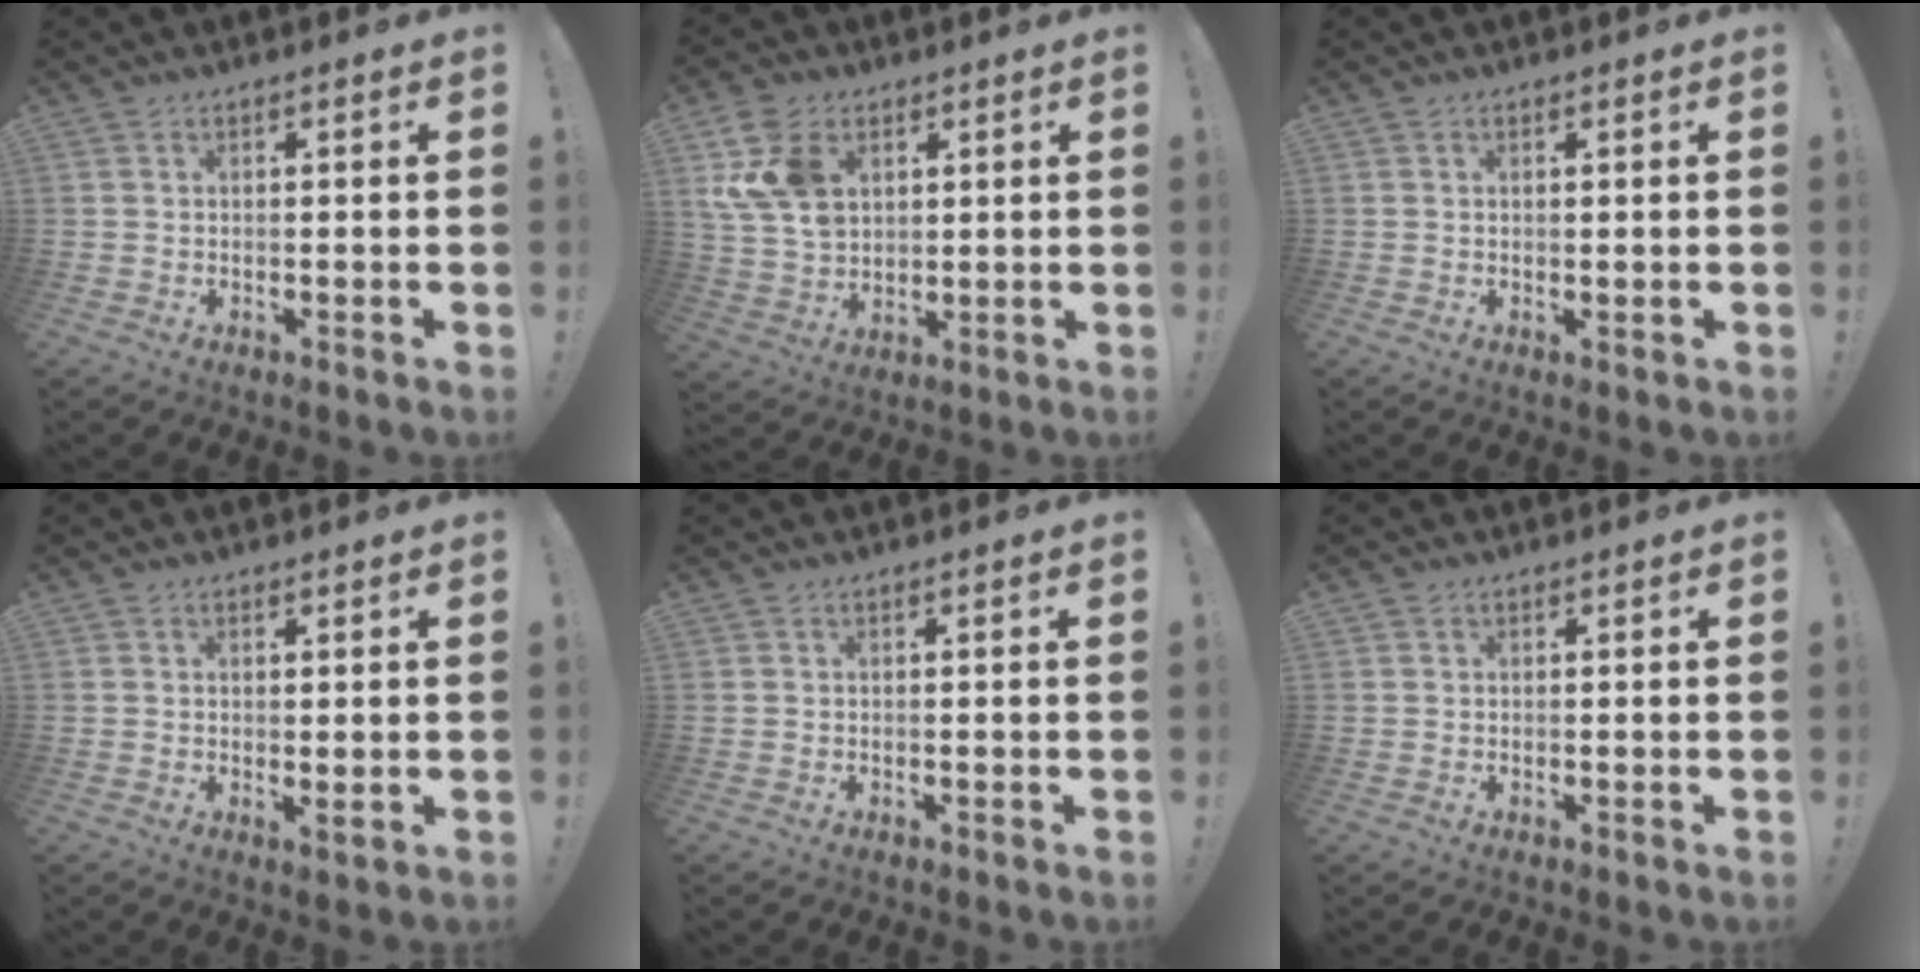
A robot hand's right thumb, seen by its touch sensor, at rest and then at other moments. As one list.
[{"total": 13.4, "force": [5.0, 9.6, 7.9], "torque": [-0.161, -0.009, 0.102]}, {"total": 0.8, "force": [0.6, 0.2, 0.4], "torque": [-0.008, 0.001, 0.011]}, {"total": 1.6, "force": [0.7, 0.4, 1.4], "torque": [-0.016, -0.005, 0.013]}, {"total": 0.0}, {"total": 0.5, "force": [0.3, 0.4, 0.0], "torque": [0.007, -0.002, 0.004]}]